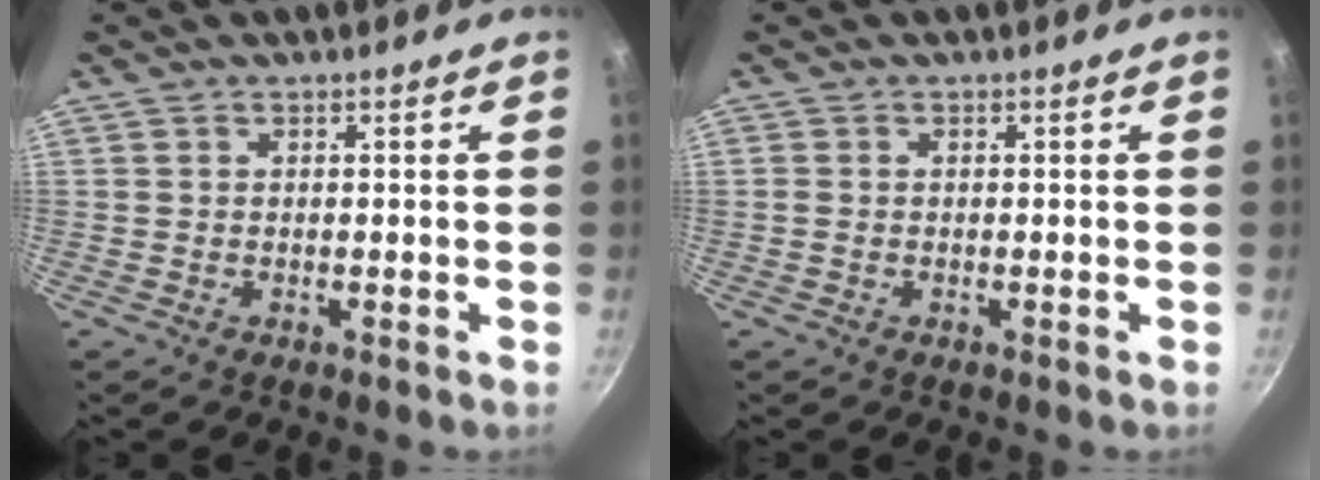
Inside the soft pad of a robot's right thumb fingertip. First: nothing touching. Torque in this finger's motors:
{"motor_torque": [-0.15, -0.13, -0.49, 0.24, 0.07]}